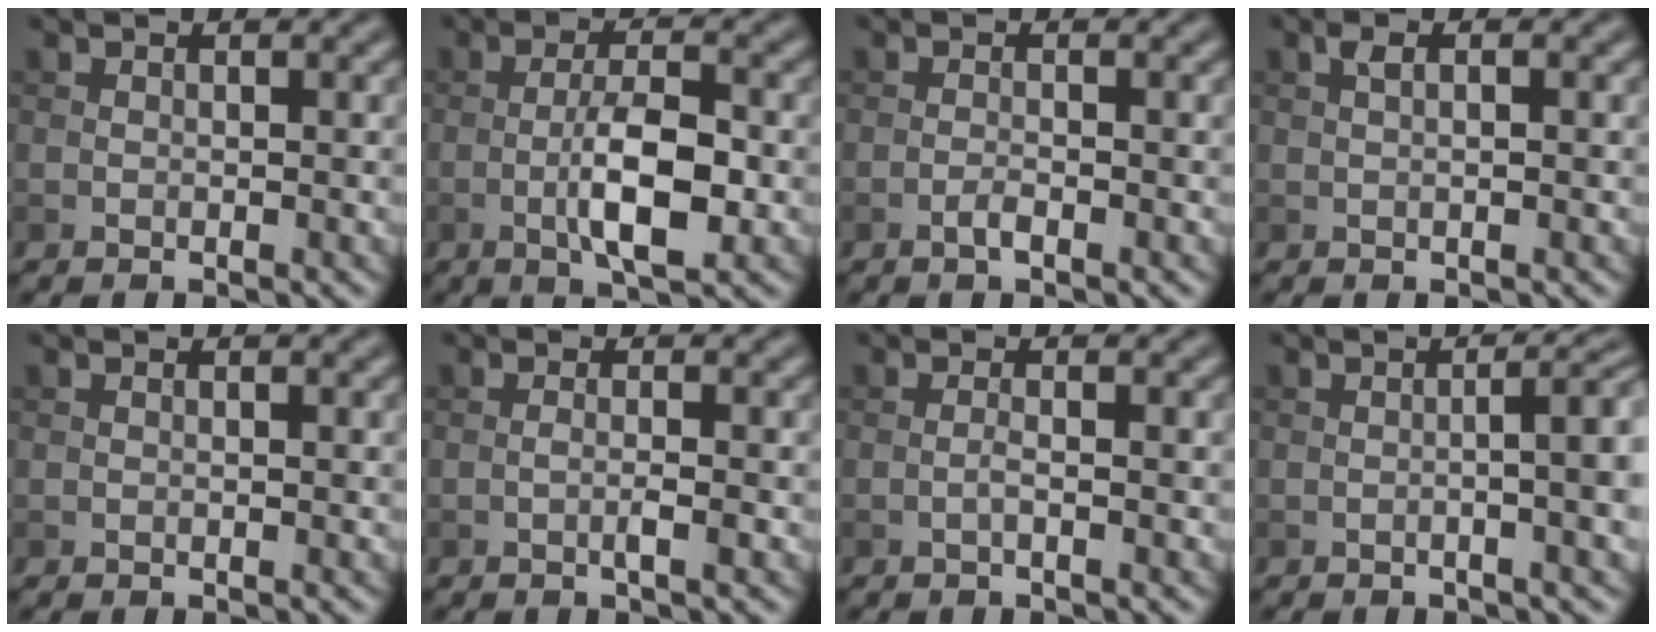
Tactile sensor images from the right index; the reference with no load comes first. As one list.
[{"total": 5.7, "force": [-1.4, 1.7, 5.2], "torque": [-0.096, 0.002, -0.027]}, {"total": 1.1, "force": [-0.7, 0.2, 0.9], "torque": [-0.016, 0.002, -0.015]}, {"total": 1.2, "force": [0.3, 0.4, 1.2], "torque": [-0.025, 0.004, 0.004]}, {"total": 0.0}, {"total": 1.4, "force": [-0.5, 0.1, 1.3], "torque": [-0.025, 0.002, -0.012]}, {"total": 0.9, "force": [-0.4, 0.1, 0.8], "torque": [-0.017, 0.002, -0.010]}, {"total": 6.4, "force": [-0.3, 2.0, 6.1], "torque": [-0.062, 0.009, -0.003]}]